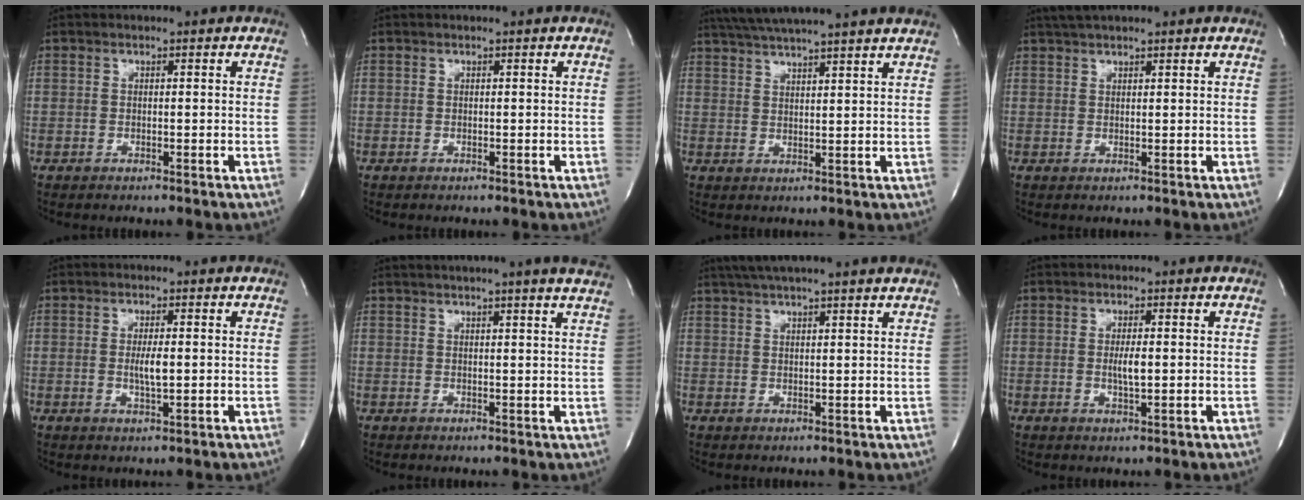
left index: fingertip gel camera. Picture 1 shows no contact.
{"total": 0.0}
{"total": 15.7, "force": [13.8, -0.5, 7.5], "torque": [-0.136, 0.024, 0.193]}
{"total": 4.5, "force": [3.8, 0.5, 2.4], "torque": [-0.040, 0.029, 0.065]}
{"total": 3.1, "force": [-0.1, 0.5, 3.0], "torque": [-0.059, -0.004, 0.000]}
{"total": 12.2, "force": [10.7, -0.9, 5.9], "torque": [-0.096, 0.001, 0.119]}
{"total": 11.3, "force": [9.7, -0.4, 5.8], "torque": [-0.100, 0.032, 0.127]}
{"total": 2.7, "force": [-0.1, 0.5, 2.7], "torque": [-0.053, -0.003, 0.000]}